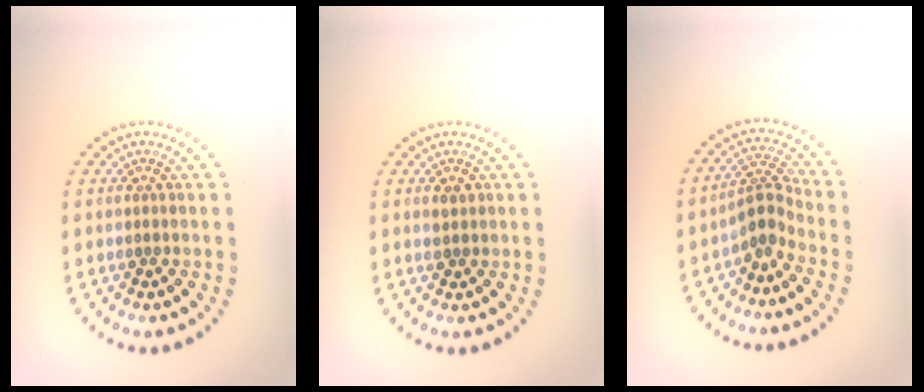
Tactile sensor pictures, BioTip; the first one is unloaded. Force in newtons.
{"total": 0.9, "press": 0.9, "slide": 0.1}
{"total": 2.6, "press": 1.8, "slide": 1.8}